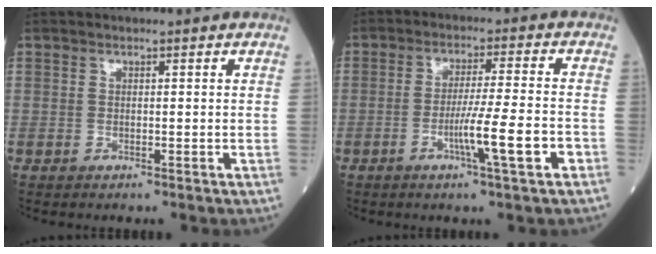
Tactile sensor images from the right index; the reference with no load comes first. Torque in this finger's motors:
{"motor_torque": [0.94, -0.23, 0.15, 0.05]}